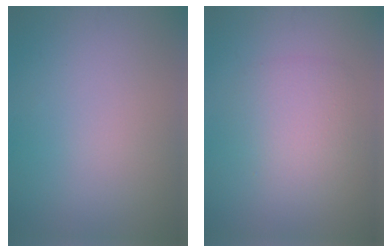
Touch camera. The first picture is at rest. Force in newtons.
{"total": 2.9, "press": 2.9, "slide": 0.2}